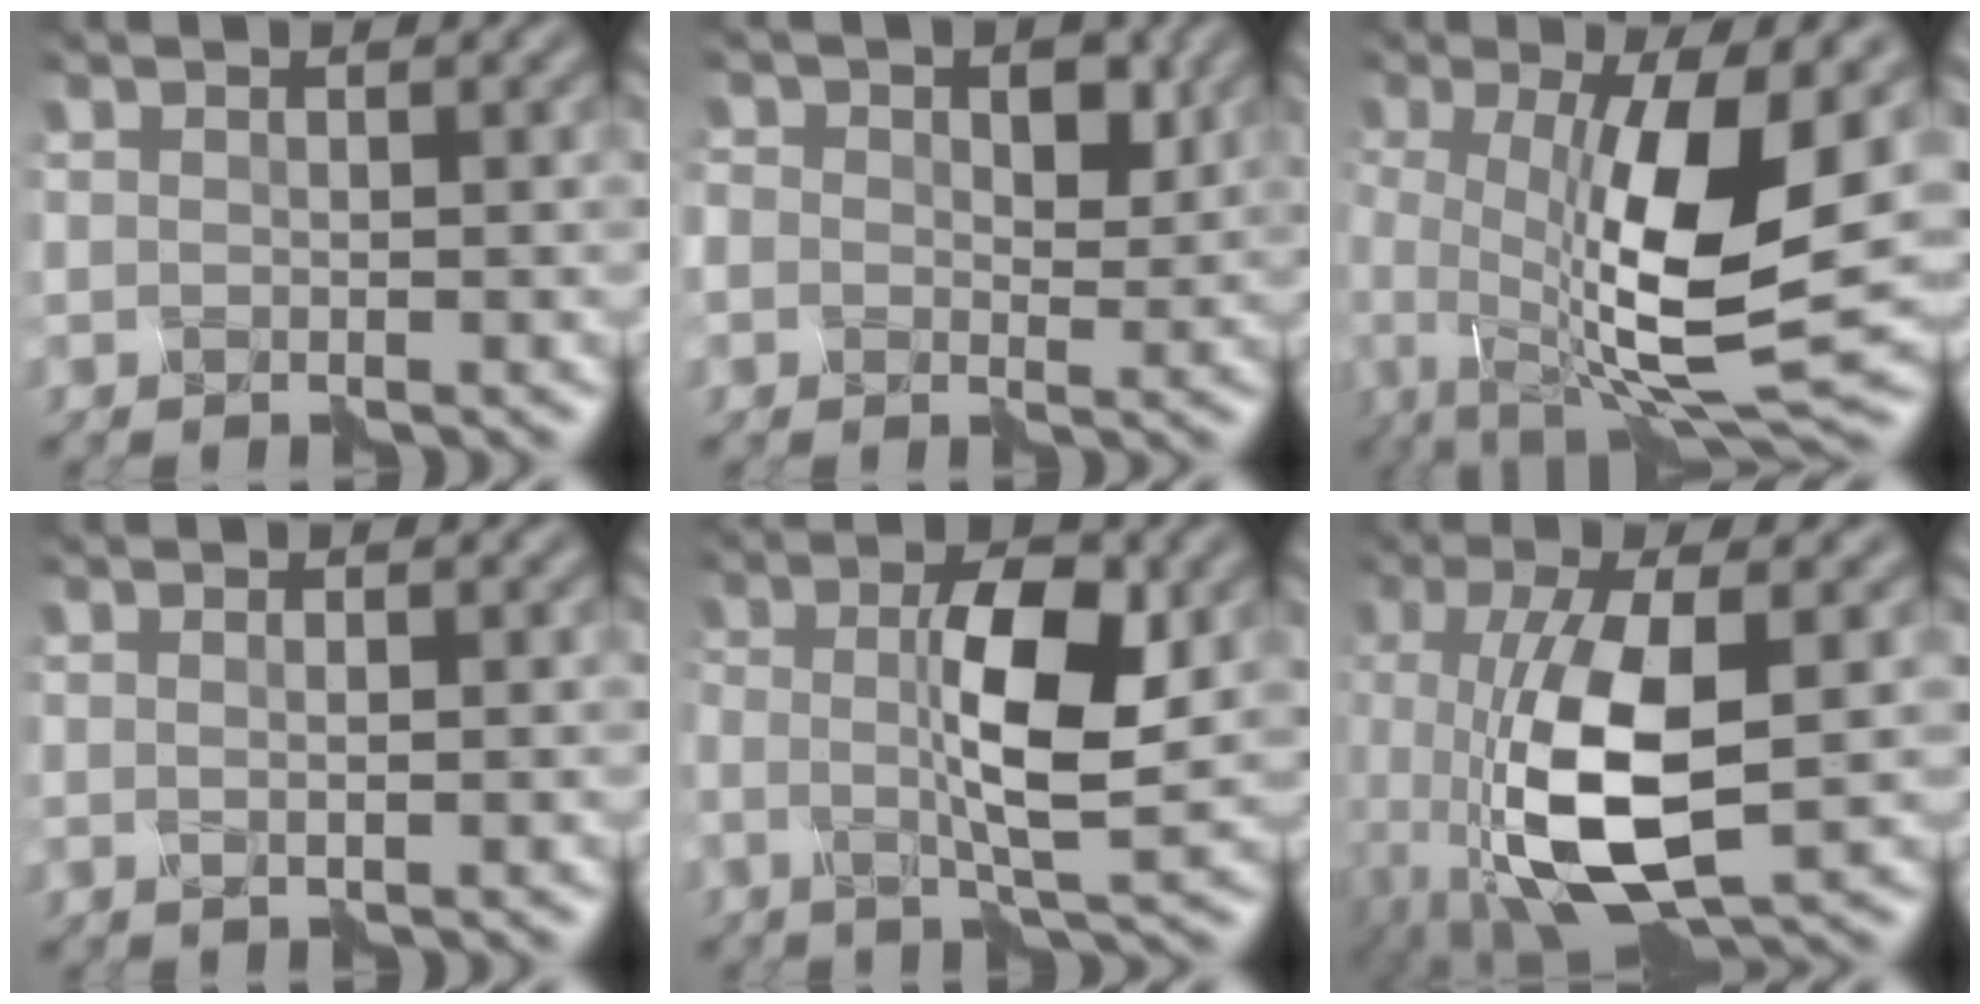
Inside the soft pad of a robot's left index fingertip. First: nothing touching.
{"total": 3.8, "force": [0.8, 2.9, 2.3], "torque": [-0.039, 0.010, 0.010]}
{"total": 12.0, "force": [-0.2, 3.4, 11.5], "torque": [-0.200, -0.015, -0.005]}
{"total": 0.7, "force": [0.5, -0.3, 0.4], "torque": [-0.004, 0.000, 0.002]}
{"total": 6.2, "force": [0.1, 1.4, 6.1], "torque": [-0.119, 0.005, 0.000]}
{"total": 8.4, "force": [-1.2, 2.8, 7.9], "torque": [-0.178, -0.007, -0.015]}